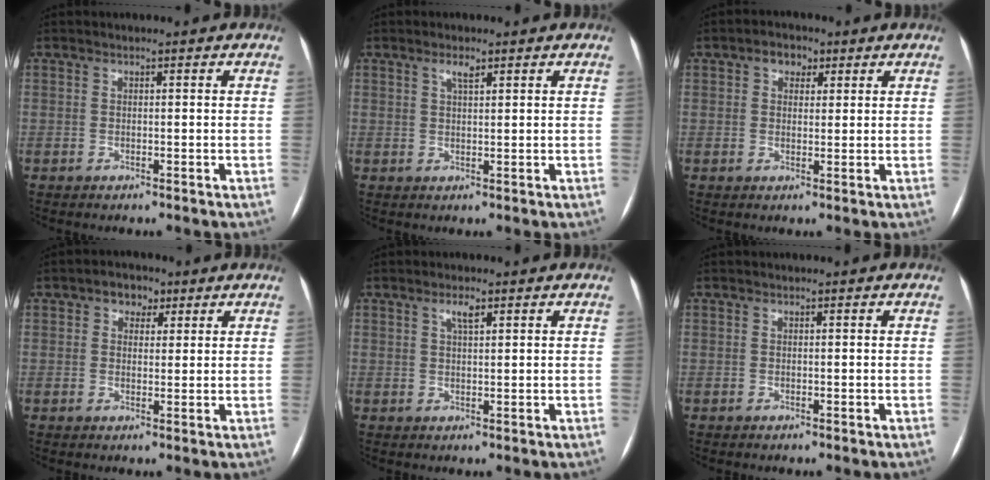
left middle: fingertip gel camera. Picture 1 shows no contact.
{"total": 1.8, "force": [1.1, 0.4, 1.3], "torque": [-0.026, 0.003, 0.022]}
{"total": 3.1, "force": [1.5, 2.2, 1.6], "torque": [-0.025, 0.014, 0.023]}
{"total": 3.4, "force": [1.7, 2.5, 1.7], "torque": [-0.023, 0.013, 0.026]}
{"total": 2.1, "force": [1.2, 0.5, 1.7], "torque": [-0.032, 0.003, 0.021]}
{"total": 0.0}